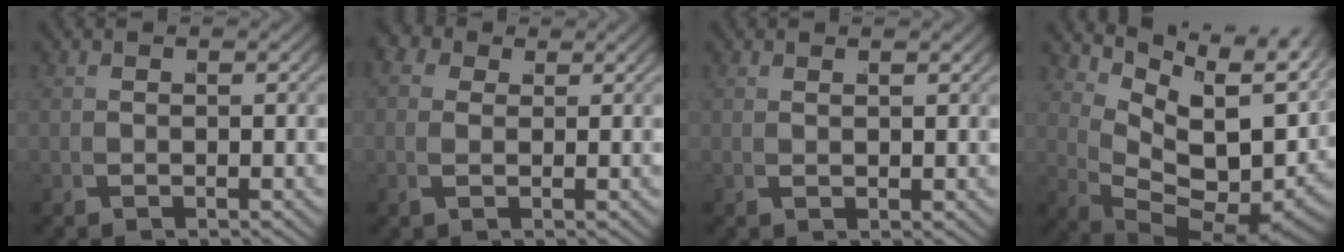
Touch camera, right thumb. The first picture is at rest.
{"total": 2.5, "force": [1.3, 1.9, 1.0], "torque": [-0.021, -0.007, 0.018]}
{"total": 0.7, "force": [0.7, -0.1, 0.1], "torque": [0.000, 0.002, 0.016]}
{"total": 14.3, "force": [0.2, 9.0, 11.0], "torque": [-0.177, -0.034, 0.020]}